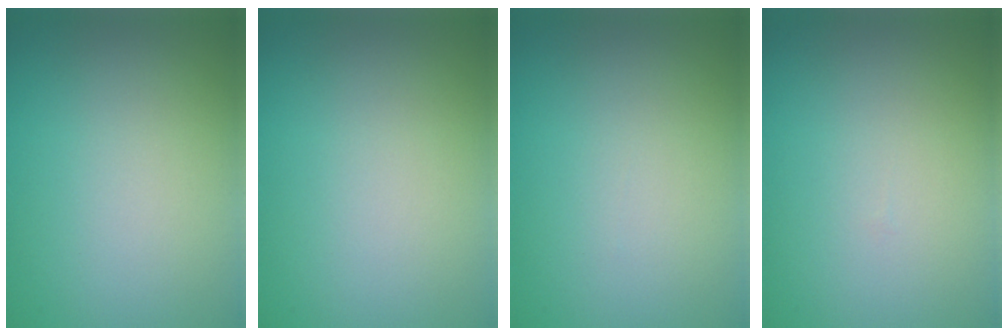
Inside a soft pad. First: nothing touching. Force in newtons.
{"total": 0.0}
{"total": 0.0}
{"total": 0.0}